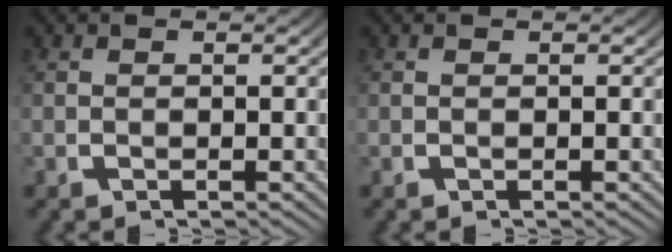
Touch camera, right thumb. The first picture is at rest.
{"total": 0.0}